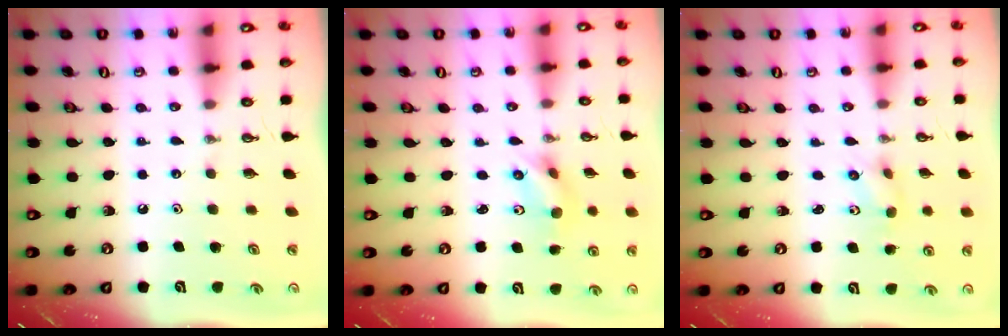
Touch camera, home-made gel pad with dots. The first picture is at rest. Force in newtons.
{"total": 6.3, "press": 2.7, "slide": 5.7}
{"total": 2.3, "press": 2.0, "slide": 1.1}